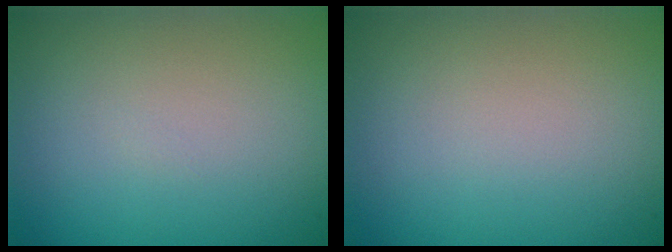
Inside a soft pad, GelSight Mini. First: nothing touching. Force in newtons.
{"total": 0.0}